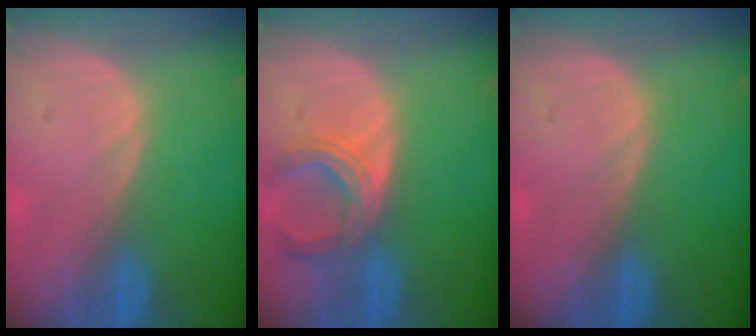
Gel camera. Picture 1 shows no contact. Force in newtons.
{"total": 5.7, "press": 5.7, "slide": 0.5}
{"total": 0.0}